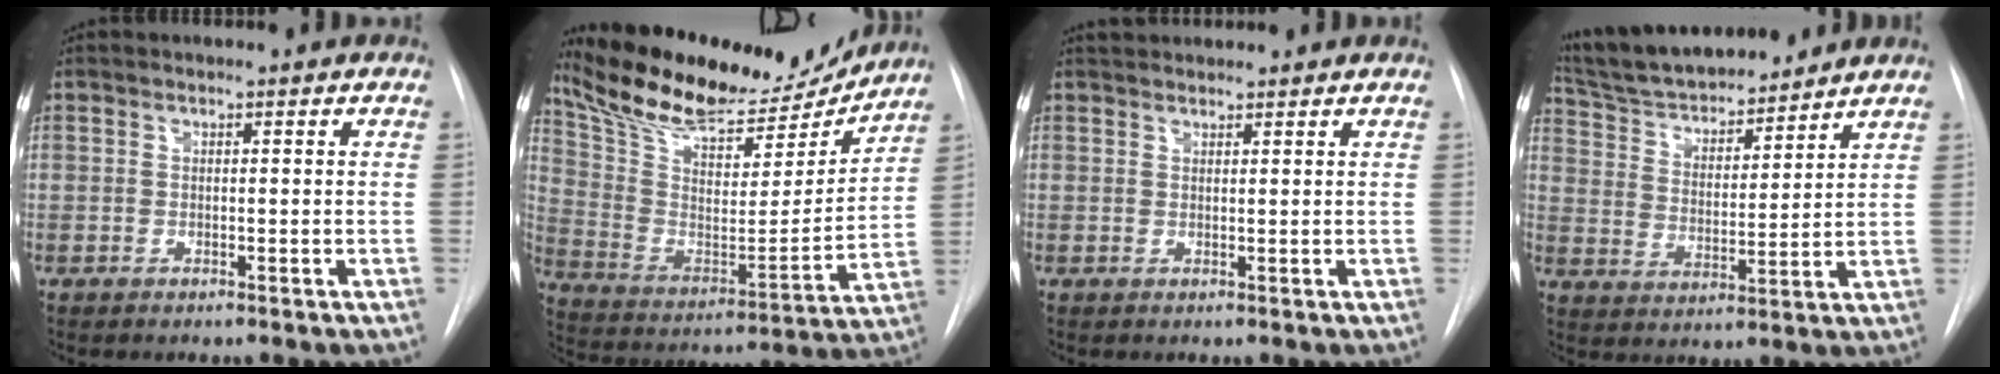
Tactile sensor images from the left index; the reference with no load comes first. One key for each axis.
{"total": 22.6, "fx": 20.3, "fy": 5.5, "fz": 8.1, "tx": -0.149, "ty": -0.017, "tz": 0.323}
{"total": 3.4, "fx": 3.2, "fy": 0.8, "fz": 0.9, "tx": -0.013, "ty": 0.033, "tz": 0.048}
{"total": 16.1, "fx": 14.5, "fy": 3.2, "fz": 6.0, "tx": -0.103, "ty": 0.016, "tz": 0.248}